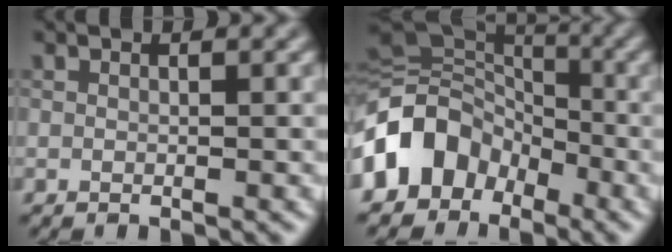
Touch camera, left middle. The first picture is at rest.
{"total": 9.4, "force": [-4.1, 7.2, 4.4], "torque": [-0.084, 0.003, -0.097]}